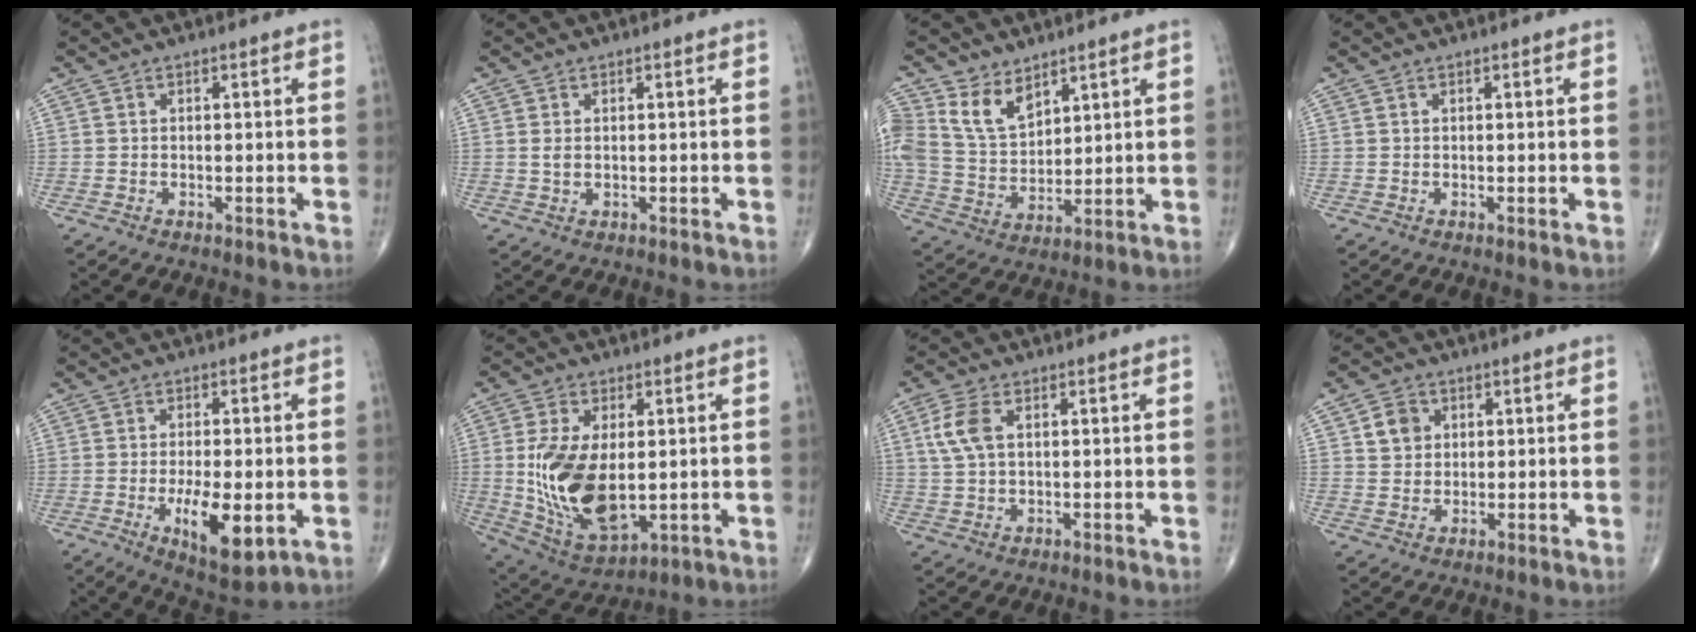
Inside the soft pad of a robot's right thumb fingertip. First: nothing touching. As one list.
[{"total": 1.3, "force": [0.3, 0.7, 1.0], "torque": [-0.021, -0.002, 0.011]}, {"total": 10.1, "force": [6.0, 6.3, 5.3], "torque": [-0.082, -0.030, 0.129]}, {"total": 0.0}, {"total": 10.4, "force": [-2.8, 3.9, 9.2], "torque": [-0.142, -0.016, -0.039]}, {"total": 17.0, "force": [0.1, 9.3, 14.3], "torque": [-0.269, -0.014, 0.025]}, {"total": 5.6, "force": [1.5, 3.1, 4.5], "torque": [-0.109, 0.009, 0.030]}, {"total": 4.6, "force": [1.5, 4.0, 1.9], "torque": [-0.012, -0.004, 0.024]}]